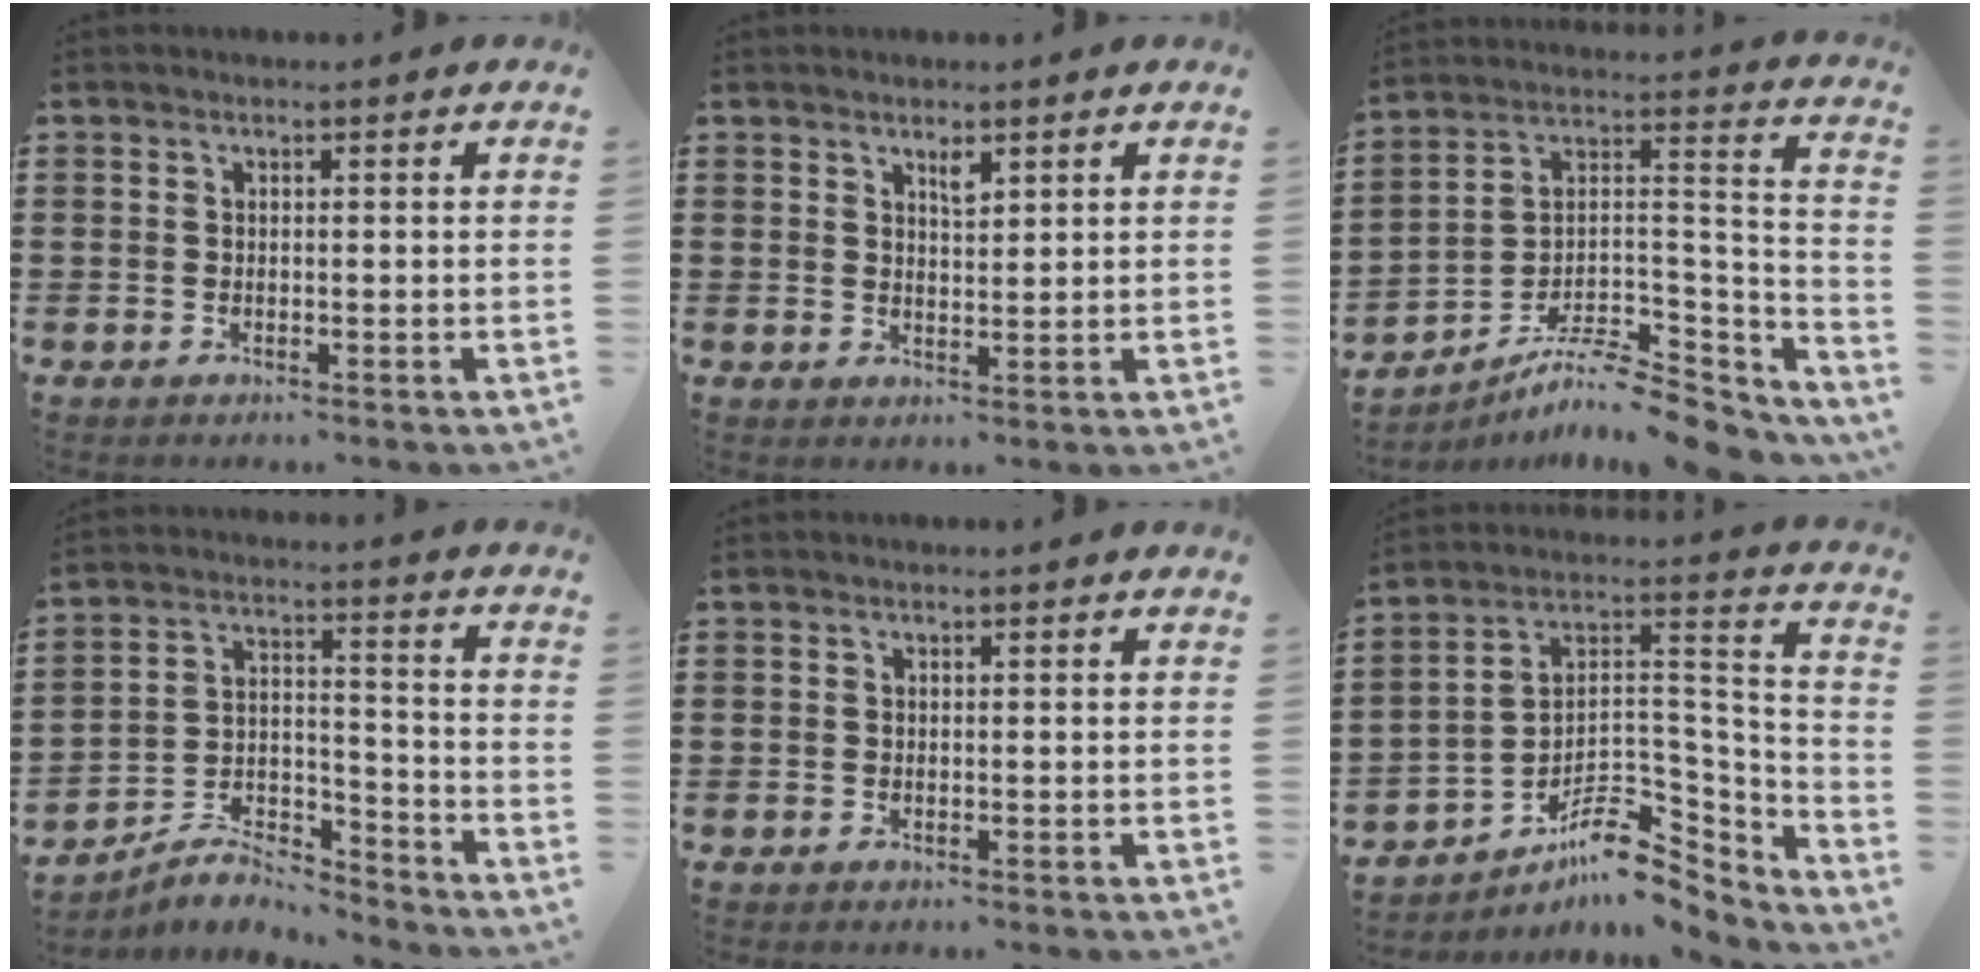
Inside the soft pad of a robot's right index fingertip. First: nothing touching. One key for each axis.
{"total": 2.2, "fx": 1.6, "fy": 0.7, "fz": 1.3, "tx": -0.020, "ty": 0.000, "tz": 0.027}
{"total": 9.6, "fx": -8.3, "fy": 2.1, "fz": 4.3, "tx": -0.066, "ty": 0.015, "tz": -0.162}
{"total": 6.6, "fx": -6.2, "fy": 1.2, "fz": 1.7, "tx": -0.031, "ty": 0.009, "tz": -0.121}
{"total": 0.0}
{"total": 9.2, "fx": -6.2, "fy": 4.5, "fz": 5.2, "tx": -0.082, "ty": 0.000, "tz": -0.115}